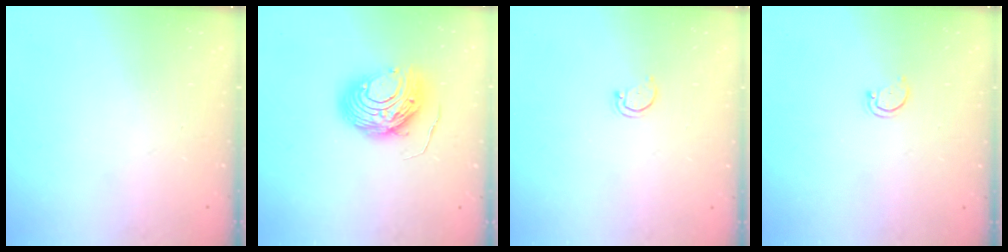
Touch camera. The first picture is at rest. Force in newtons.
{"total": 11.1, "press": 11.0, "slide": 1.0}
{"total": 2.6, "press": 2.5, "slide": 0.4}
{"total": 2.6, "press": 2.5, "slide": 0.4}